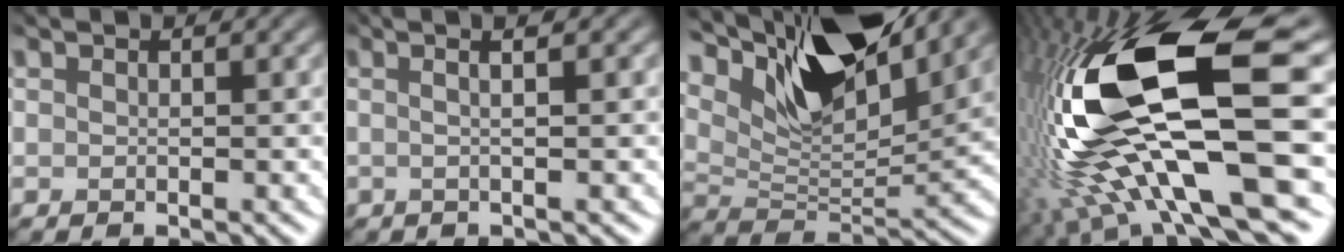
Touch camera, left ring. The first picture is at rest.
{"total": 4.5, "force": [1.7, 1.8, 3.8], "torque": [-0.028, 0.030, -0.011]}
{"total": 11.5, "force": [6.9, 4.0, 8.3], "torque": [-0.143, 0.004, 0.120]}
{"total": 17.7, "force": [-1.3, 6.4, 16.5], "torque": [-0.329, -0.008, -0.019]}